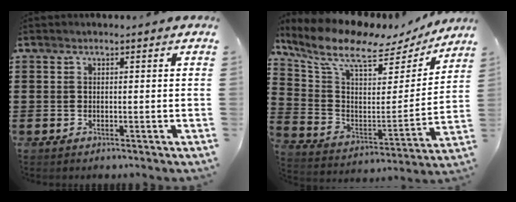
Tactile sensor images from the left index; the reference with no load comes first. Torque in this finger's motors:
{"motor_torque": [2.14, 0.00, 0.44, 0.21]}